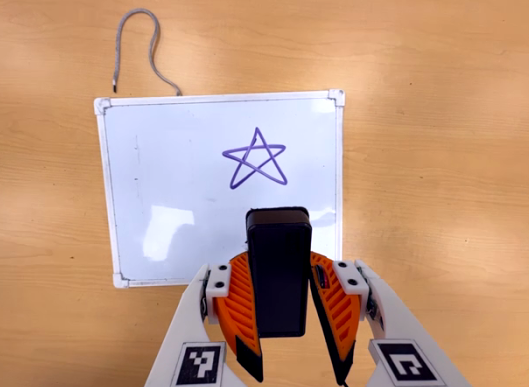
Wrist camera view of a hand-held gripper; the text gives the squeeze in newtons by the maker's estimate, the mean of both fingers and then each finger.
{"total": 8.0, "left": 7.4, "right": 8.6}